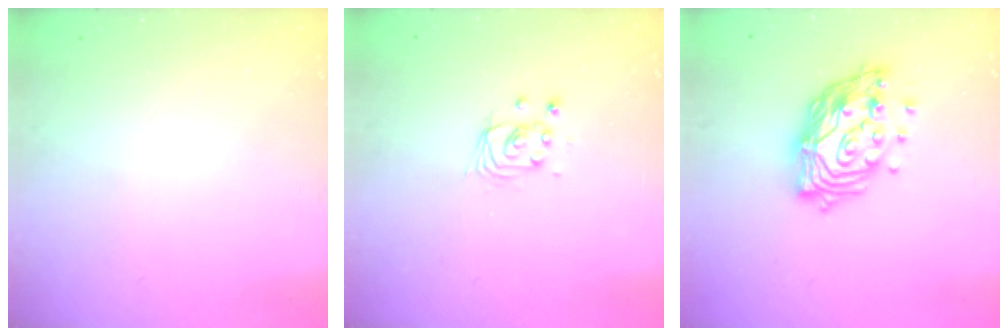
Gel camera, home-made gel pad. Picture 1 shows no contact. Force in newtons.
{"total": 2.7, "press": 2.7, "slide": 0.2}
{"total": 14.9, "press": 14.9, "slide": 1.3}